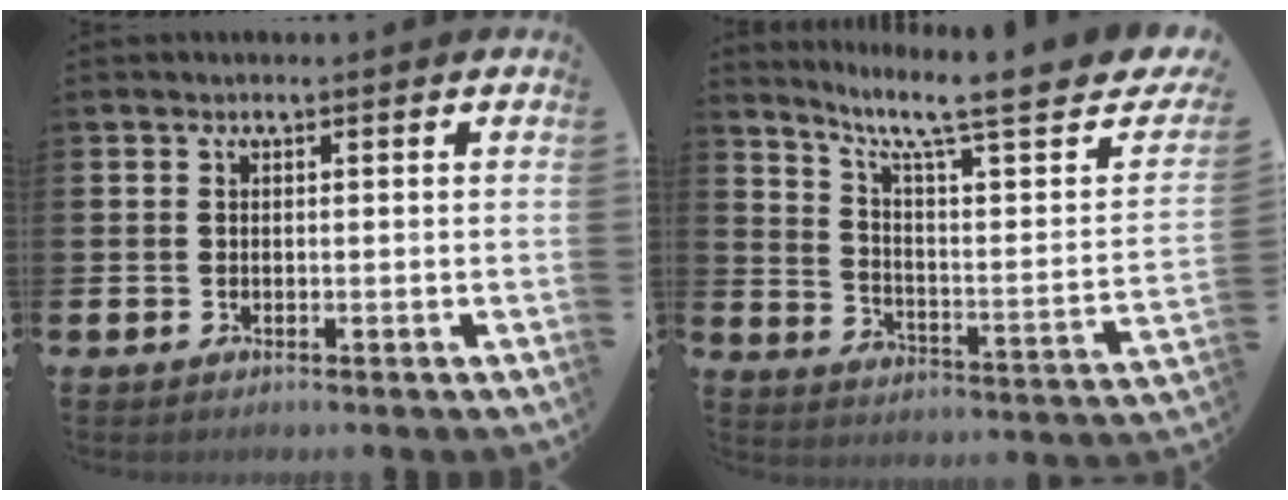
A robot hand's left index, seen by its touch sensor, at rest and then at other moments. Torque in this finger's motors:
{"motor_torque": [-0.26, -0.77, 0.37, 0.16]}